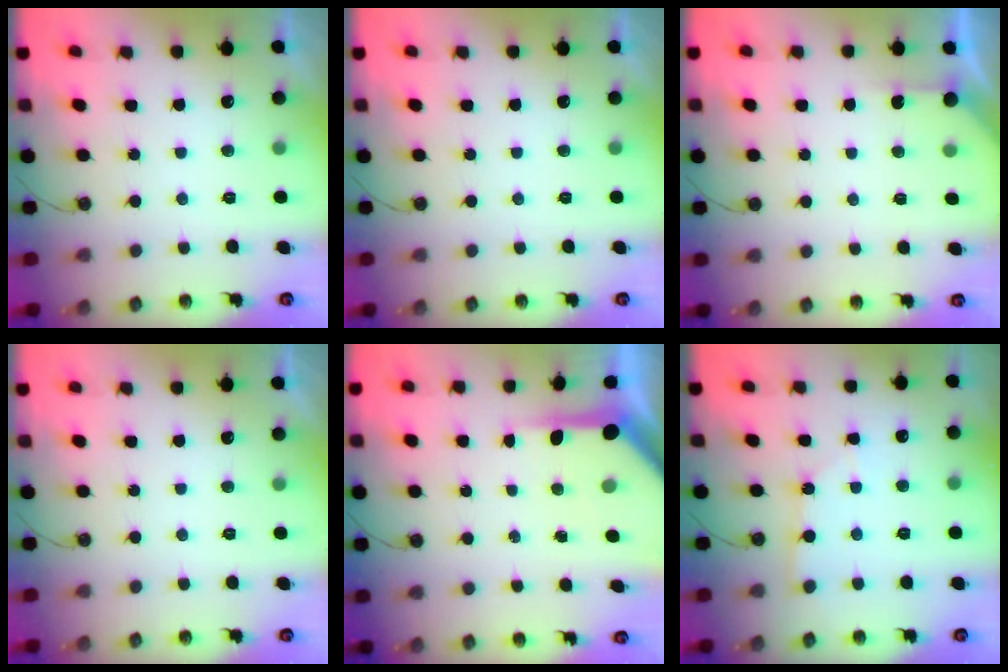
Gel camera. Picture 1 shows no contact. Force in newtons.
{"total": 0.0}
{"total": 2.9, "press": 2.9, "slide": 0.3}
{"total": 0.0}
{"total": 7.6, "press": 7.5, "slide": 0.6}
{"total": 1.9, "press": 1.9, "slide": 0.3}